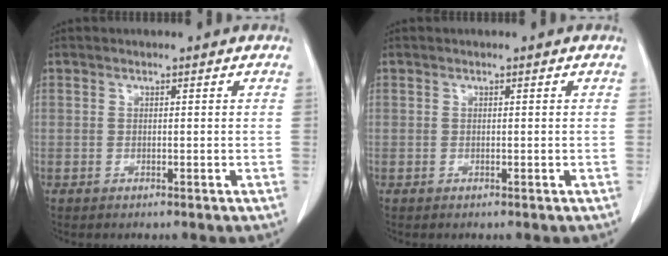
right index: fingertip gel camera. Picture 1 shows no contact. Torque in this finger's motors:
{"motor_torque": [-0.01, 0.02, 0.00, 0.00]}